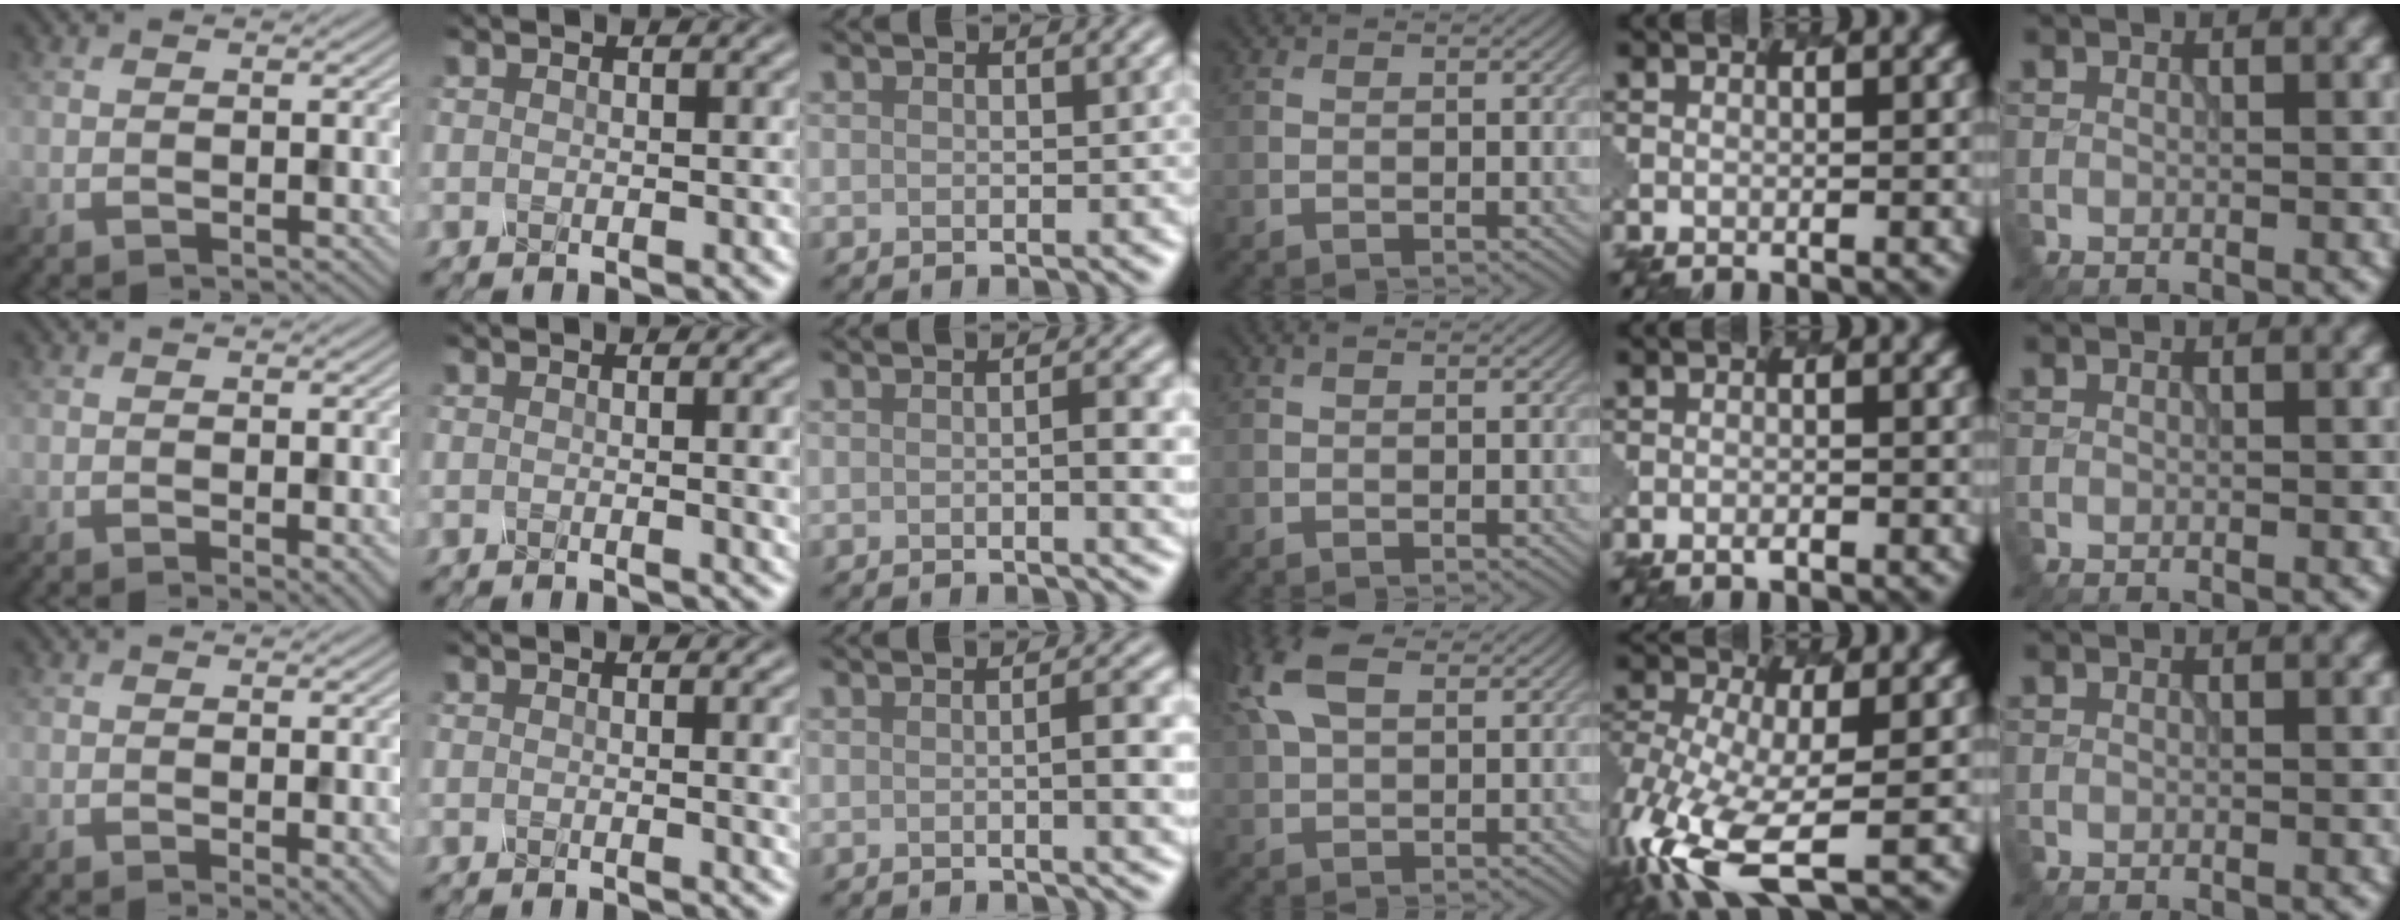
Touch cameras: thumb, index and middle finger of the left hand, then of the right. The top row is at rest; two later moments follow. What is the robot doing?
{"motion": "unscrew", "object": "spray bottle"}